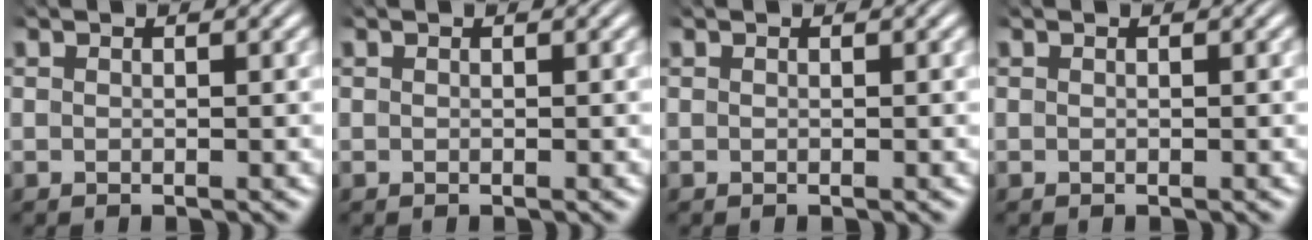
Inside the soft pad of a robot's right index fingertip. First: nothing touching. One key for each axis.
{"total": 0.0}
{"total": 0.0}
{"total": 0.0}